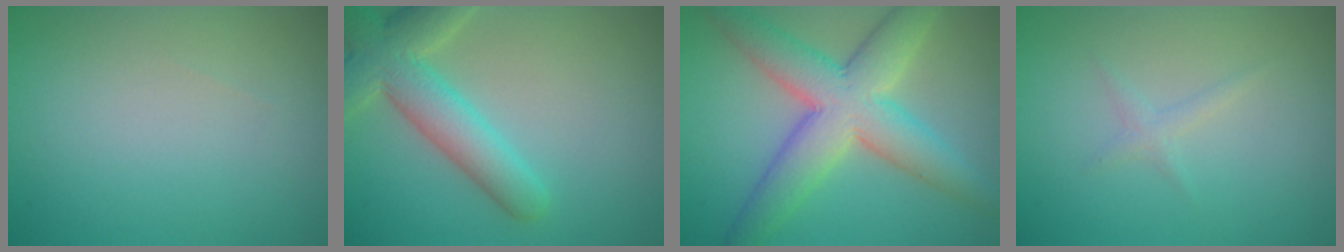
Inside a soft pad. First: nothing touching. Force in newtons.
{"total": 6.4, "press": 6.4, "slide": 0.4}
{"total": 8.5, "press": 8.5, "slide": 0.3}
{"total": 1.0, "press": 1.0, "slide": 0.1}